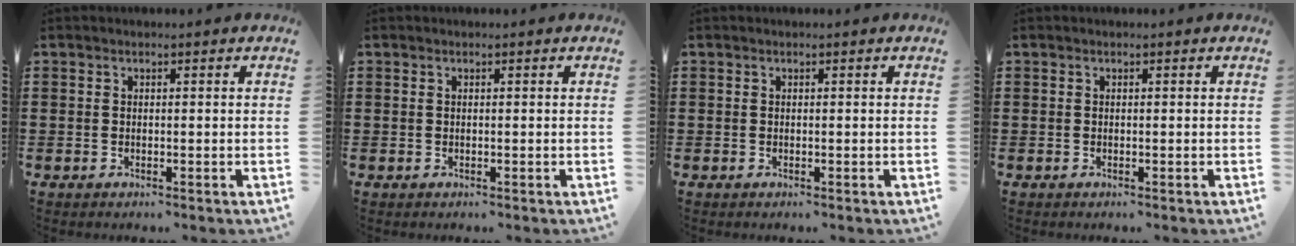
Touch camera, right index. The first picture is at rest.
{"total": 0.0}
{"total": 0.0}
{"total": 0.0}